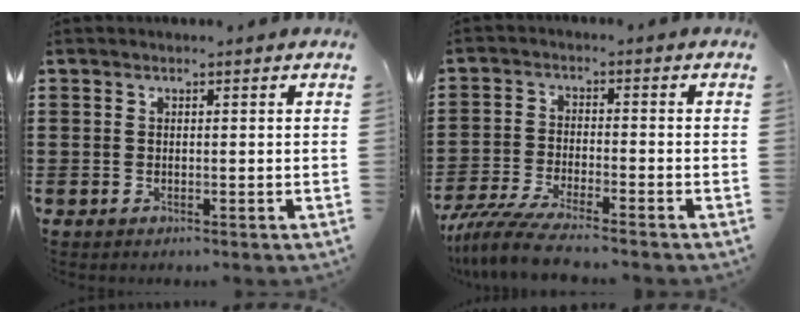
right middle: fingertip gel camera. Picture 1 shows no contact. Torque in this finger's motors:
{"motor_torque": [1.31, -0.83, 0.21, 0.21]}